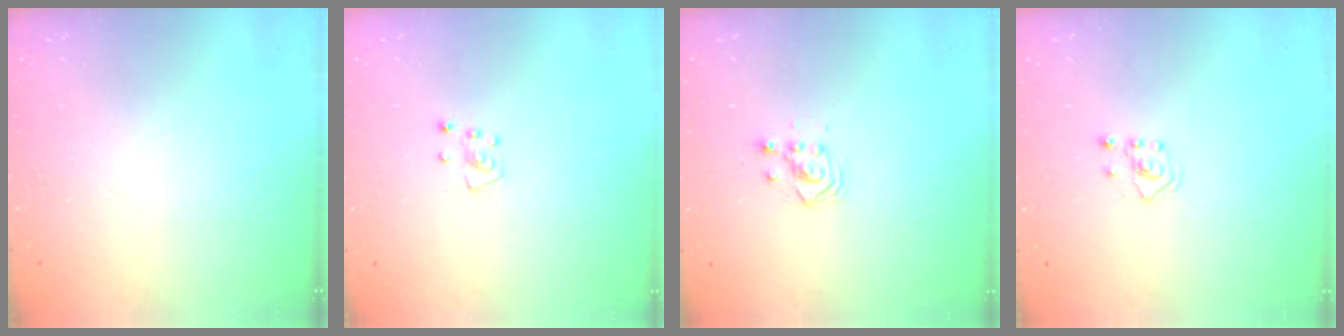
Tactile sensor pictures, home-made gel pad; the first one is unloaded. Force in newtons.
{"total": 3.6, "press": 3.6, "slide": 0.3}
{"total": 3.0, "press": 3.0, "slide": 0.2}
{"total": 2.1, "press": 1.8, "slide": 0.9}